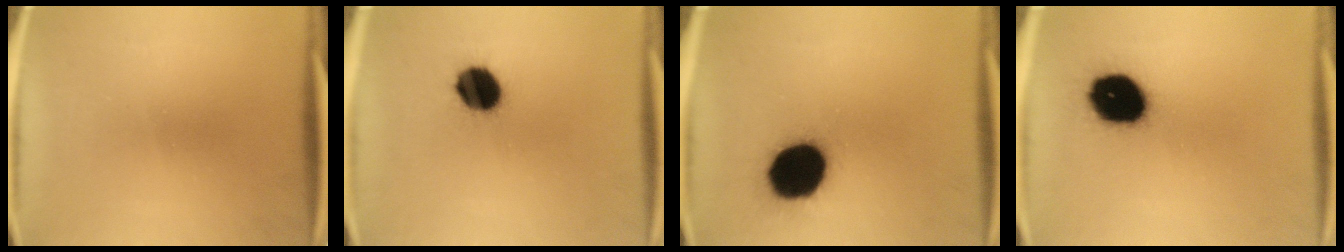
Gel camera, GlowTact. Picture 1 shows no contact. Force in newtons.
{"total": 10.8}
{"total": 19.1}
{"total": 16.3}